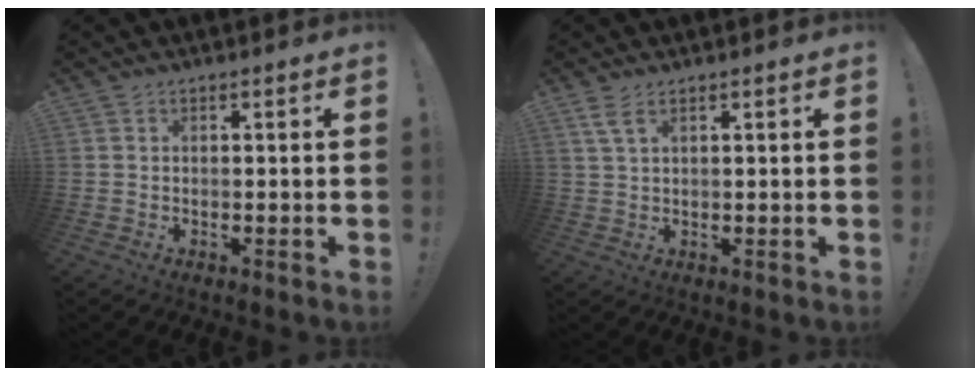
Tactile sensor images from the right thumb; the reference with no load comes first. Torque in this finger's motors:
{"motor_torque": [-0.09, -0.03, 0.10, 0.40, 0.12]}